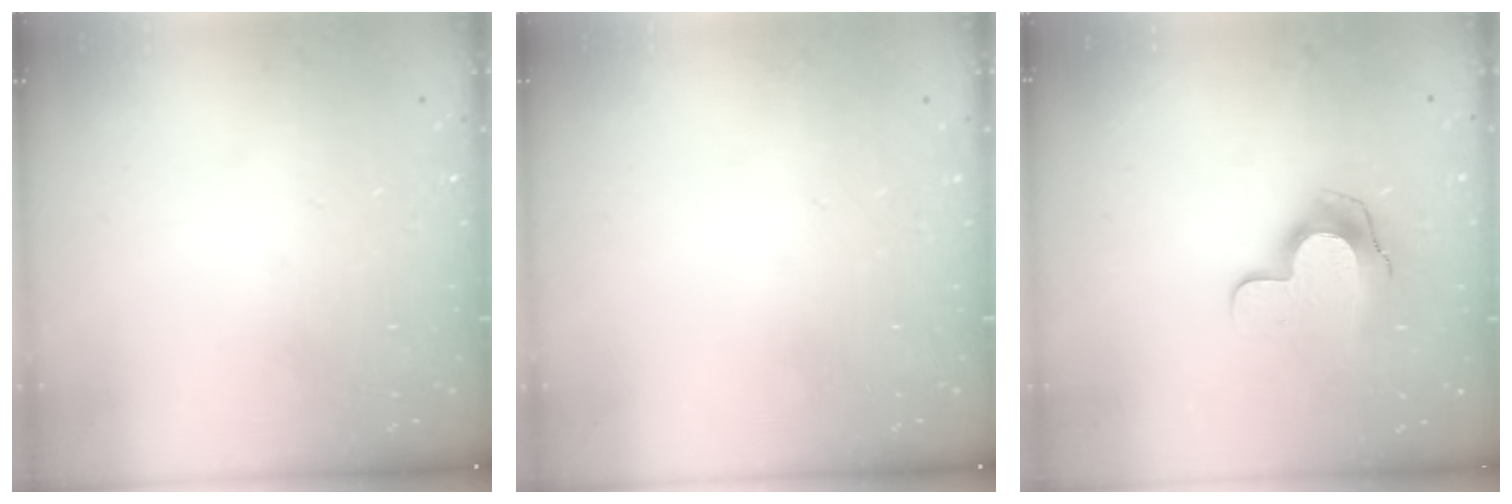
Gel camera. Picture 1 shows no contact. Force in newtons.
{"total": 0.0}
{"total": 10.9, "press": 10.9, "slide": 1.1}